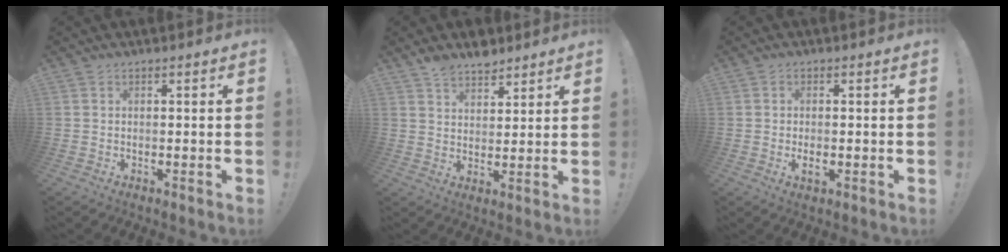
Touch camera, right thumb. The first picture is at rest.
{"total": 6.7, "force": [5.7, 3.1, 1.7], "torque": [-0.013, -0.040, 0.104]}
{"total": 2.4, "force": [-0.6, 1.0, 2.1], "torque": [-0.033, 0.004, -0.011]}